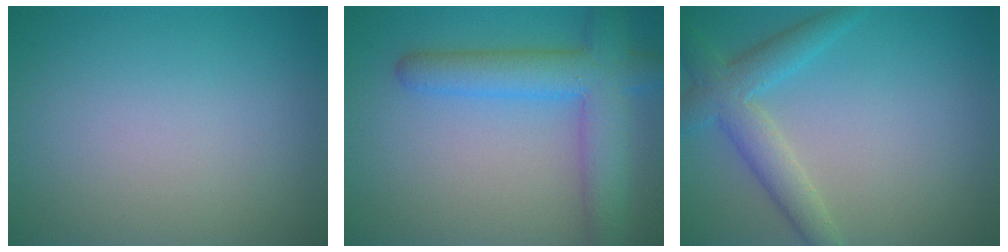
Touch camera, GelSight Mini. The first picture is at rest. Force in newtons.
{"total": 6.2, "press": 6.2, "slide": 0.2}
{"total": 3.9, "press": 3.9, "slide": 0.4}